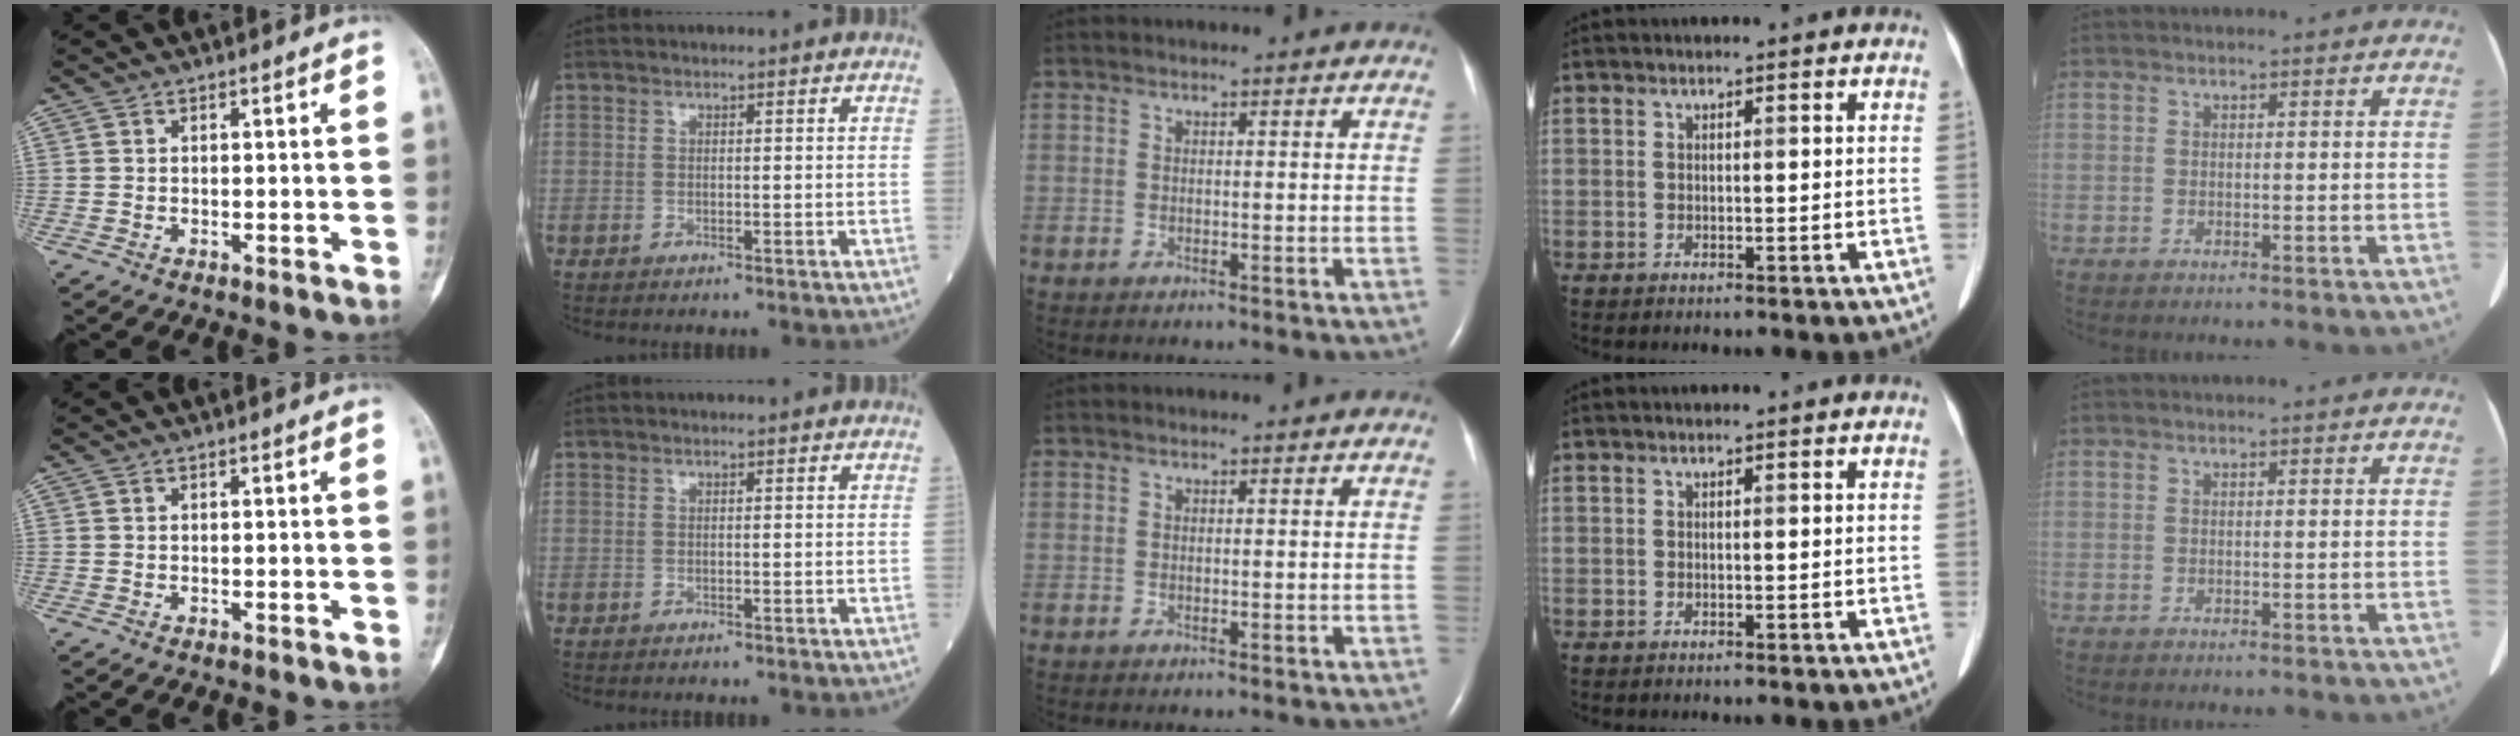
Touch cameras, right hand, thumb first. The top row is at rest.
{}